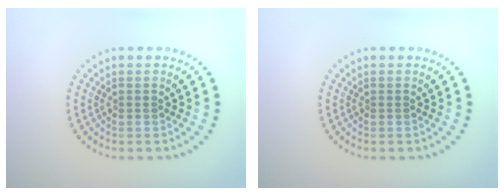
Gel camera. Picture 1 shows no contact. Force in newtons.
{"total": 0.0}